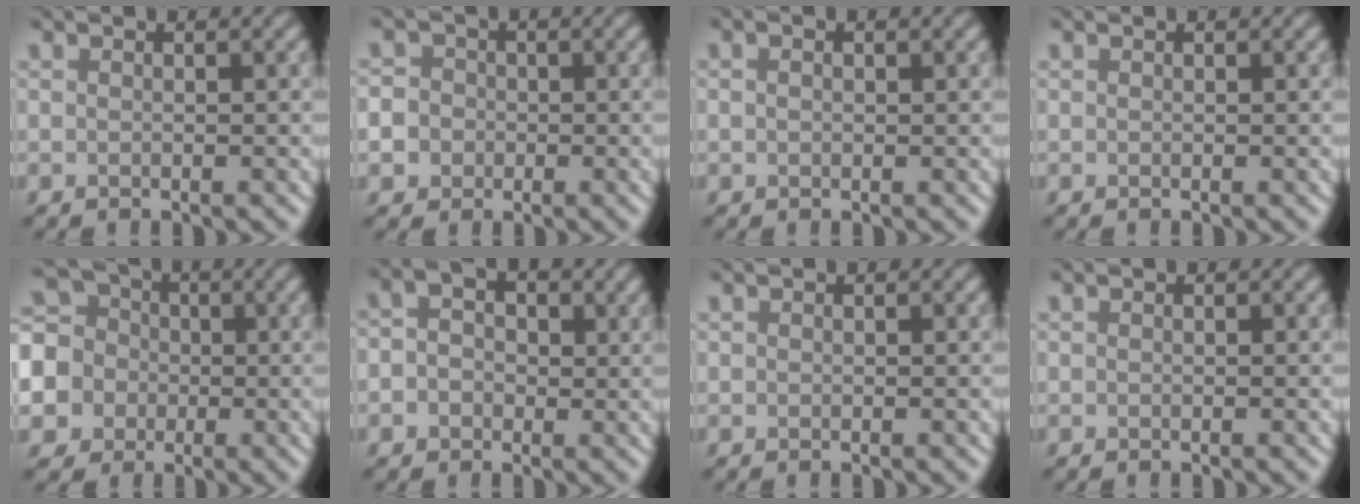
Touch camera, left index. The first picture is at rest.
{"total": 6.3, "force": [-1.4, 5.9, 2.0], "torque": [-0.032, 0.010, -0.059]}
{"total": 1.0, "force": [0.3, 0.6, 0.8], "torque": [-0.013, 0.003, 0.005]}
{"total": 0.0}
{"total": 7.9, "force": [-0.9, 7.3, 2.8], "torque": [-0.089, 0.017, -0.048]}
{"total": 3.5, "force": [0.4, 2.9, 2.0], "torque": [-0.024, 0.011, -0.013]}
{"total": 0.0}
{"total": 0.0}